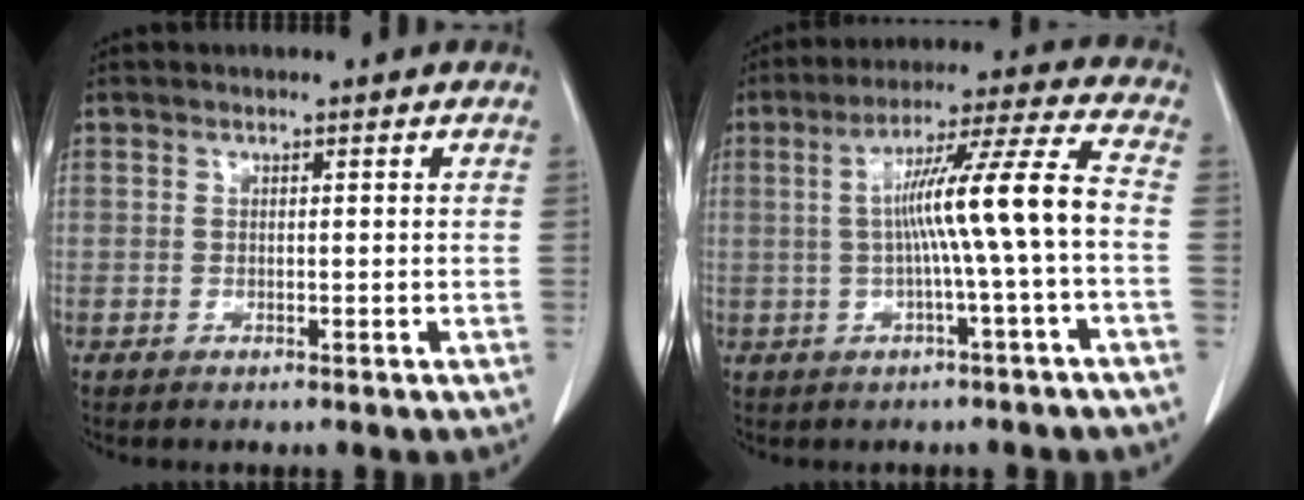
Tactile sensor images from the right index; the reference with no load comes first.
{"total": 11.1, "force": [-0.9, -1.3, 11.0], "torque": [-0.182, 0.021, -0.012]}